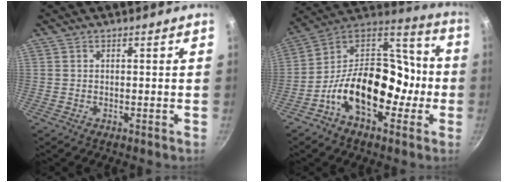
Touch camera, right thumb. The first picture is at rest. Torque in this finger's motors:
{"motor_torque": [2.51, 2.50, 1.38, -1.40, 0.19]}